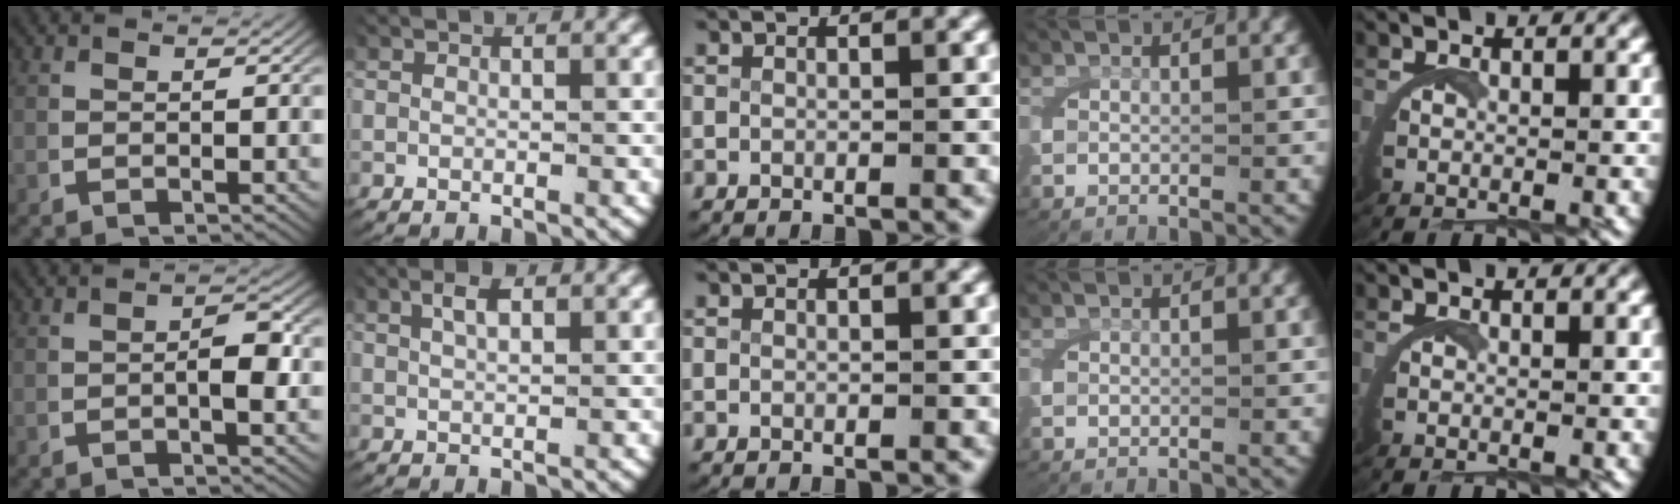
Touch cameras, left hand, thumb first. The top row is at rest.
{"thumb": {"total": 3.0, "force": [-0.2, 0.9, 2.8], "torque": [-0.047, 0.002, -0.005]}, "index": {"total": 2.0, "force": [1.1, 0.7, 1.5], "torque": [-0.029, 0.000, 0.023]}}